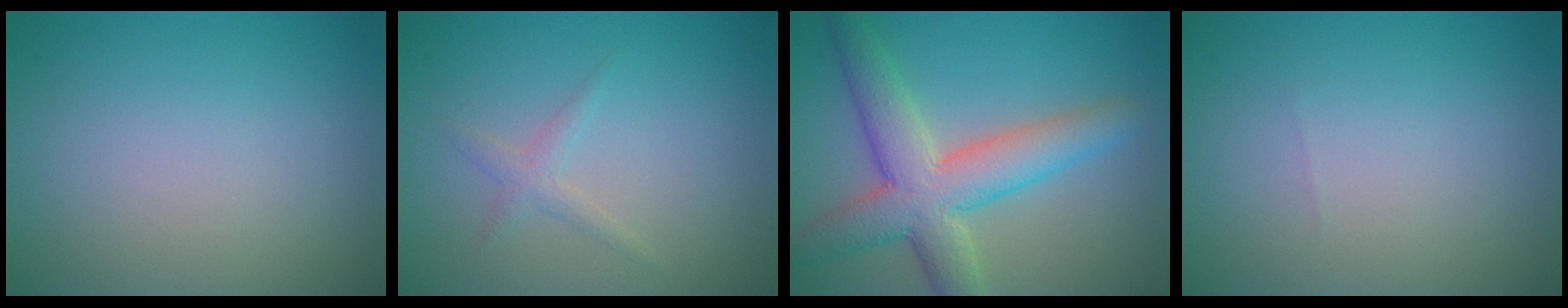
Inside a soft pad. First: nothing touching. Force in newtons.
{"total": 1.2, "press": 1.2, "slide": 0.1}
{"total": 7.3, "press": 7.3, "slide": 0.4}
{"total": 0.0}